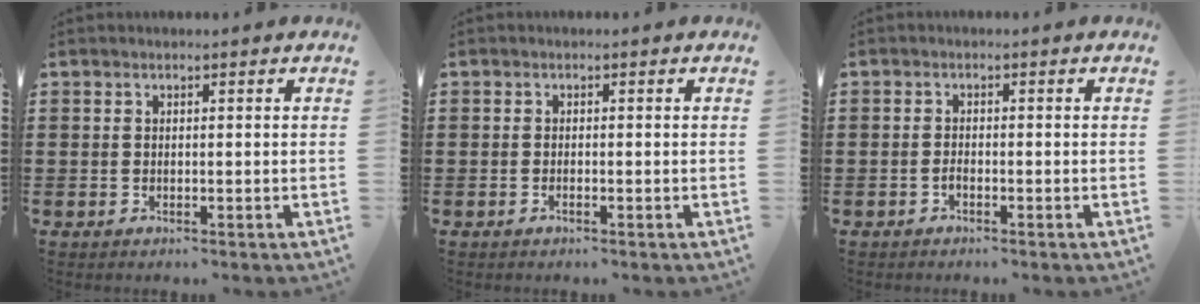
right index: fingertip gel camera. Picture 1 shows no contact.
{"total": 0.6, "force": [-0.4, 0.1, 0.5], "torque": [-0.010, -0.003, -0.007]}
{"total": 1.0, "force": [-0.7, 0.3, 0.5], "torque": [-0.013, -0.004, -0.013]}